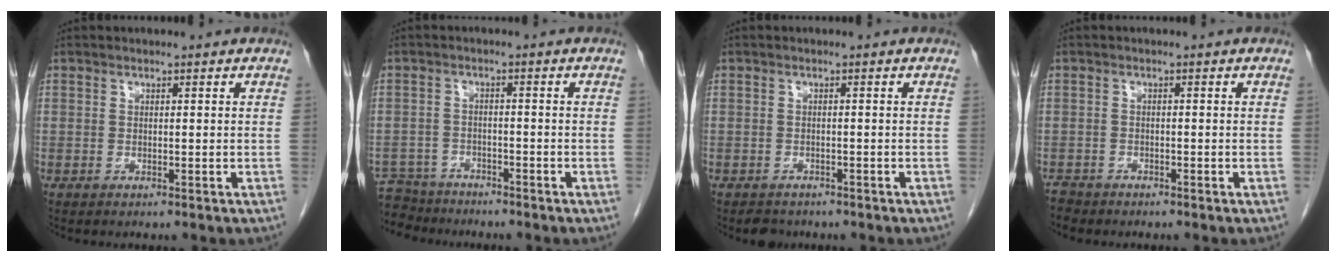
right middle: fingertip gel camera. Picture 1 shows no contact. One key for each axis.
{"total": 6.6, "fx": -6.2, "fy": 2.3, "fz": -0.1, "tx": 0.006, "ty": 0.001, "tz": -0.110}
{"total": 2.3, "fx": -1.9, "fy": 1.2, "fz": 0.3, "tx": -0.013, "ty": 0.000, "tz": -0.029}
{"total": 1.8, "fx": -1.7, "fy": 0.5, "fz": -0.1, "tx": 0.001, "ty": -0.003, "tz": -0.031}